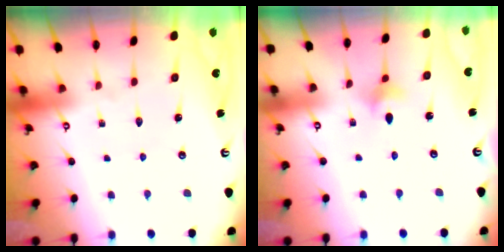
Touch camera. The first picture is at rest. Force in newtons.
{"total": 3.4, "press": 3.4, "slide": 0.7}